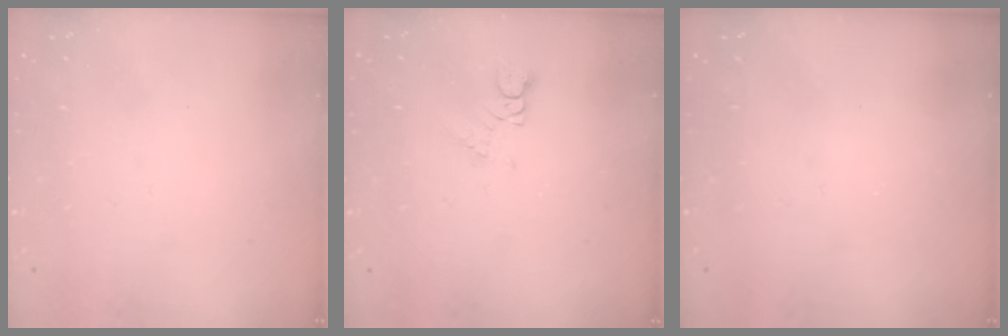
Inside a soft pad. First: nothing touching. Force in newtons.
{"total": 1.3, "press": 1.3, "slide": 0.2}
{"total": 0.0}